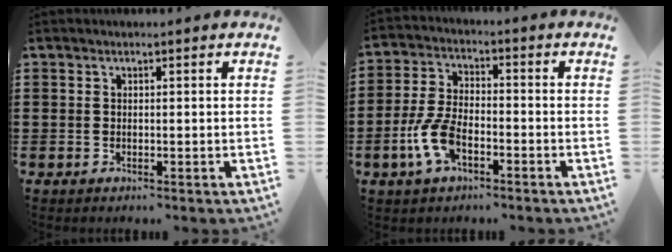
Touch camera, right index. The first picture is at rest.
{"total": 7.0, "force": [-2.8, 3.3, 5.6], "torque": [-0.139, -0.007, -0.059]}